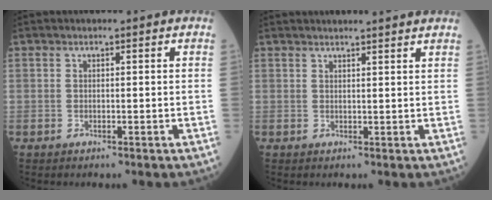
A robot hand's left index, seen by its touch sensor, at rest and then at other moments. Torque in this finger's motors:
{"motor_torque": [0.88, -0.83, 0.04, 0.01]}